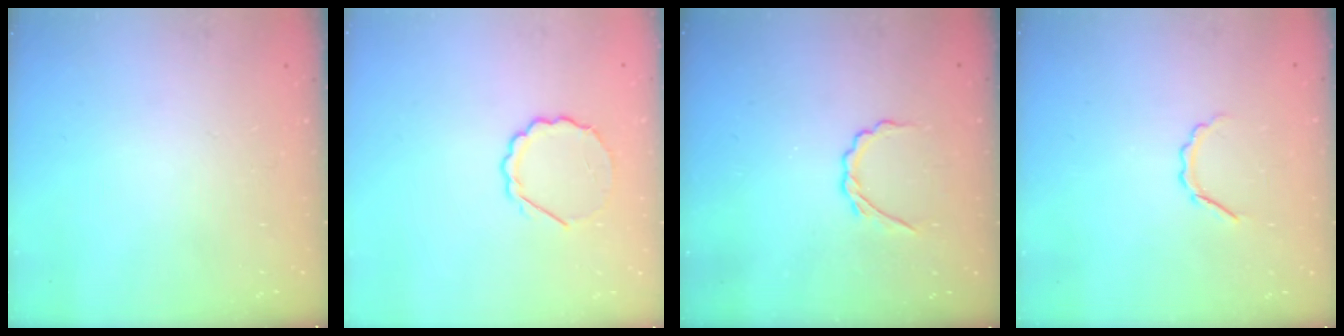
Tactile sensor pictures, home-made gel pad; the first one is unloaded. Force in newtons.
{"total": 5.9, "press": 5.7, "slide": 1.5}
{"total": 2.7, "press": 2.6, "slide": 0.8}
{"total": 3.6, "press": 3.5, "slide": 0.7}